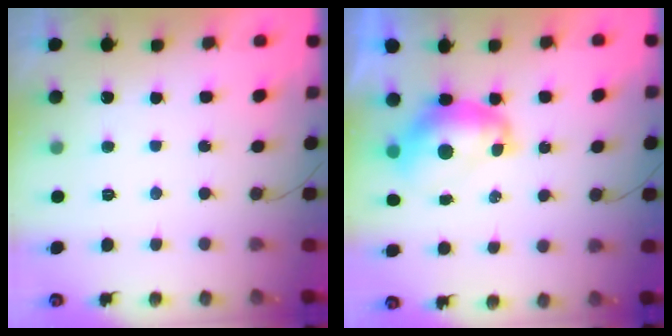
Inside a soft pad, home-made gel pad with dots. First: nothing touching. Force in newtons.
{"total": 8.5, "press": 8.4, "slide": 0.9}